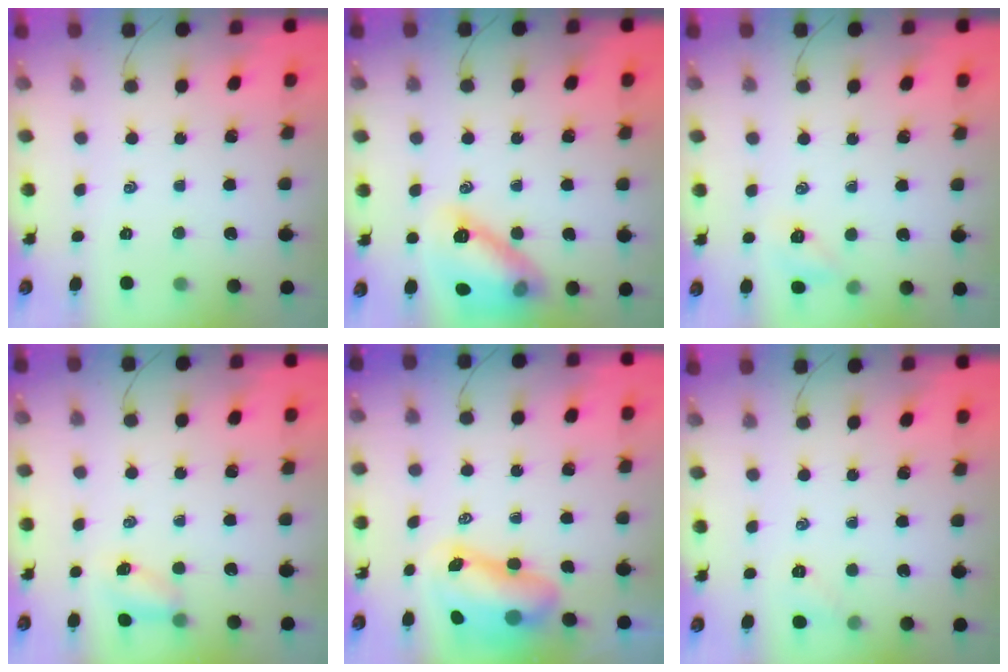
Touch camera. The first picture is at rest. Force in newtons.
{"total": 15.4, "press": 15.4, "slide": 0.2}
{"total": 6.4, "press": 6.2, "slide": 1.5}
{"total": 5.0, "press": 4.8, "slide": 1.3}
{"total": 9.6, "press": 9.2, "slide": 2.8}
{"total": 4.7, "press": 4.5, "slide": 1.3}